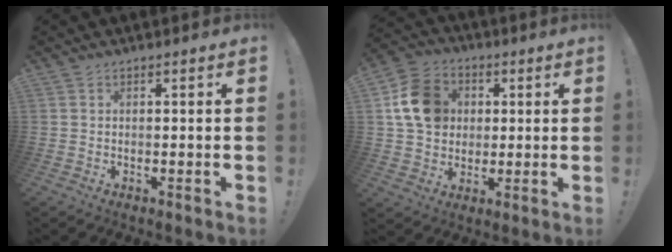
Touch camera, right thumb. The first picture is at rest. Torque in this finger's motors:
{"motor_torque": [1.12, 1.77, 1.12, 0.10, 0.09]}